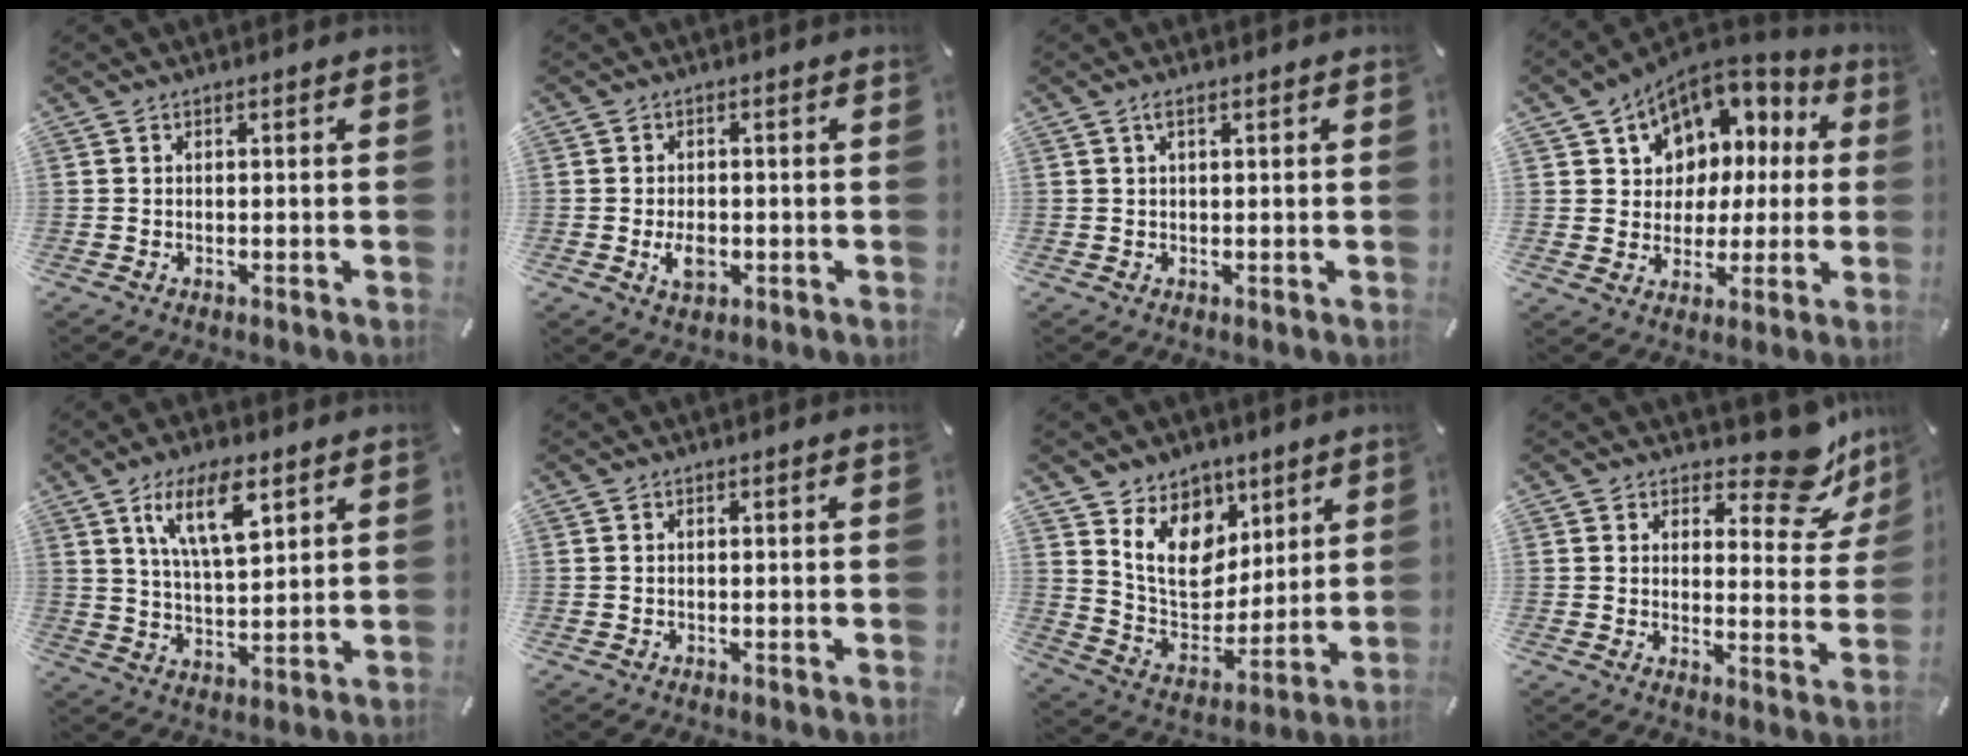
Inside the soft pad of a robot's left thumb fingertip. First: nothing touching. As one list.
[{"total": 4.4, "force": [-1.0, 3.0, 3.1], "torque": [-0.059, -0.002, -0.020]}, {"total": 1.7, "force": [0.7, 0.6, 1.4], "torque": [-0.030, 0.003, 0.011]}, {"total": 10.1, "force": [4.5, 8.8, 2.1], "torque": [-0.044, -0.043, 0.088]}, {"total": 12.2, "force": [6.8, 5.0, 8.8], "torque": [-0.170, -0.014, 0.118]}, {"total": 0.0}, {"total": 12.7, "force": [6.4, 10.0, 4.7], "torque": [-0.087, -0.049, 0.128]}, {"total": 12.2, "force": [9.3, 4.7, 6.3], "torque": [-0.070, -0.071, 0.158]}]